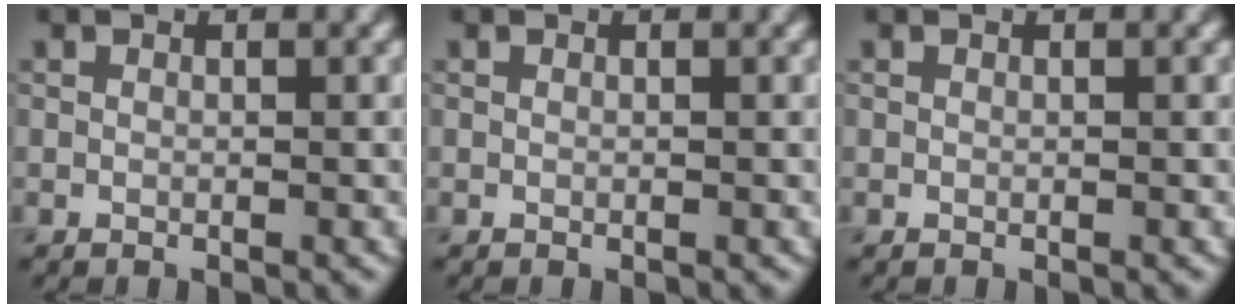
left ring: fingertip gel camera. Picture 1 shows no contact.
{"total": 0.0}
{"total": 0.0}